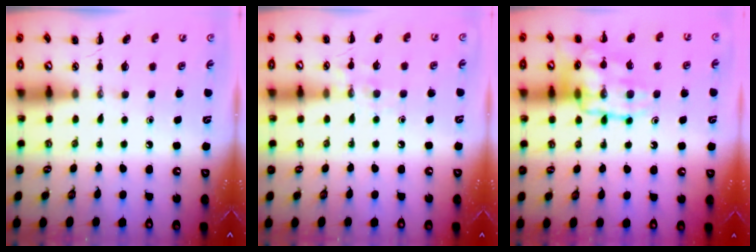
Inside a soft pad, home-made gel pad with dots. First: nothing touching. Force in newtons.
{"total": 7.1, "press": 7.0, "slide": 1.2}
{"total": 16.1, "press": 16.0, "slide": 1.5}